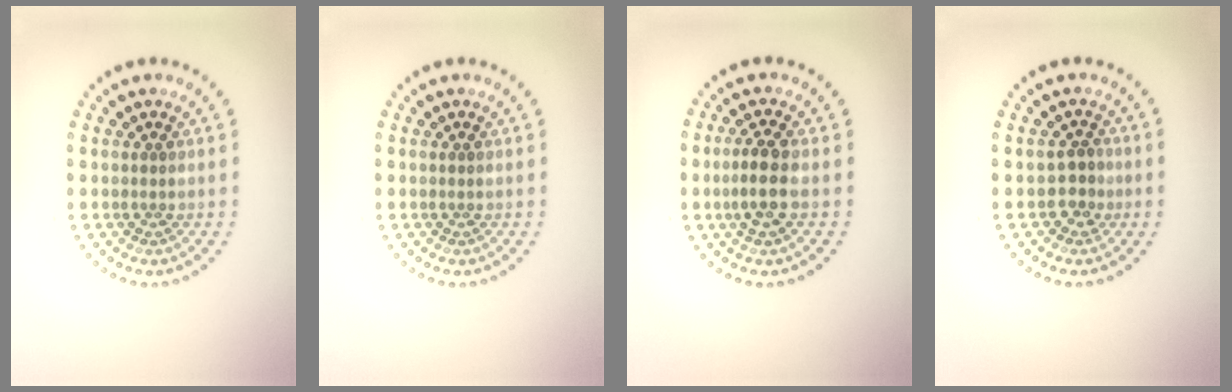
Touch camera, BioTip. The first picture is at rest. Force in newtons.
{"total": 0.0}
{"total": 2.7, "press": 2.6, "slide": 0.8}
{"total": 1.8, "press": 1.6, "slide": 0.9}